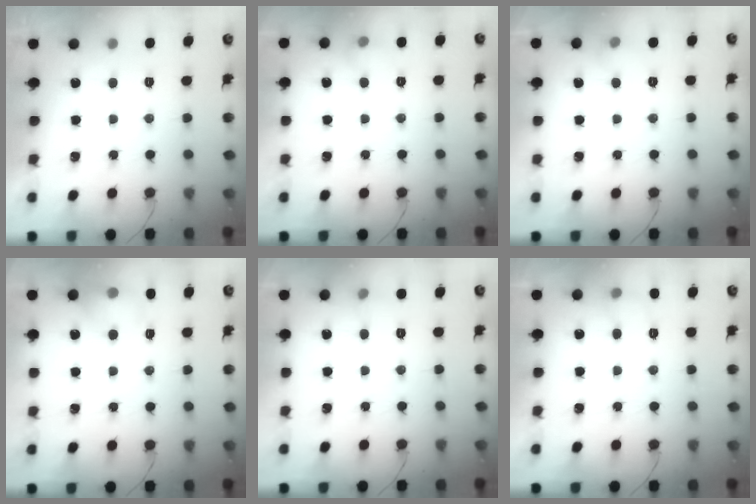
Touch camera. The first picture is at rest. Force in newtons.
{"total": 5.8, "press": 5.6, "slide": 1.4}
{"total": 4.6, "press": 4.3, "slide": 1.7}
{"total": 8.6, "press": 8.6, "slide": 1.2}
{"total": 4.3, "press": 4.1, "slide": 1.3}
{"total": 5.5, "press": 5.3, "slide": 1.5}